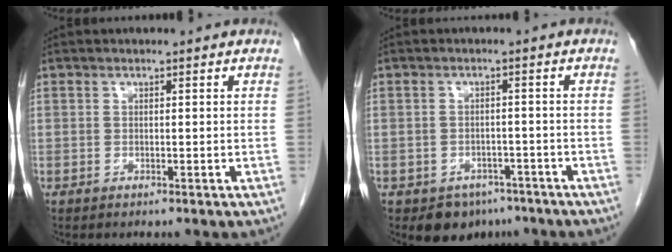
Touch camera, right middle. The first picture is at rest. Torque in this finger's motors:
{"motor_torque": [0.17, -0.17, -0.07, 0.00]}